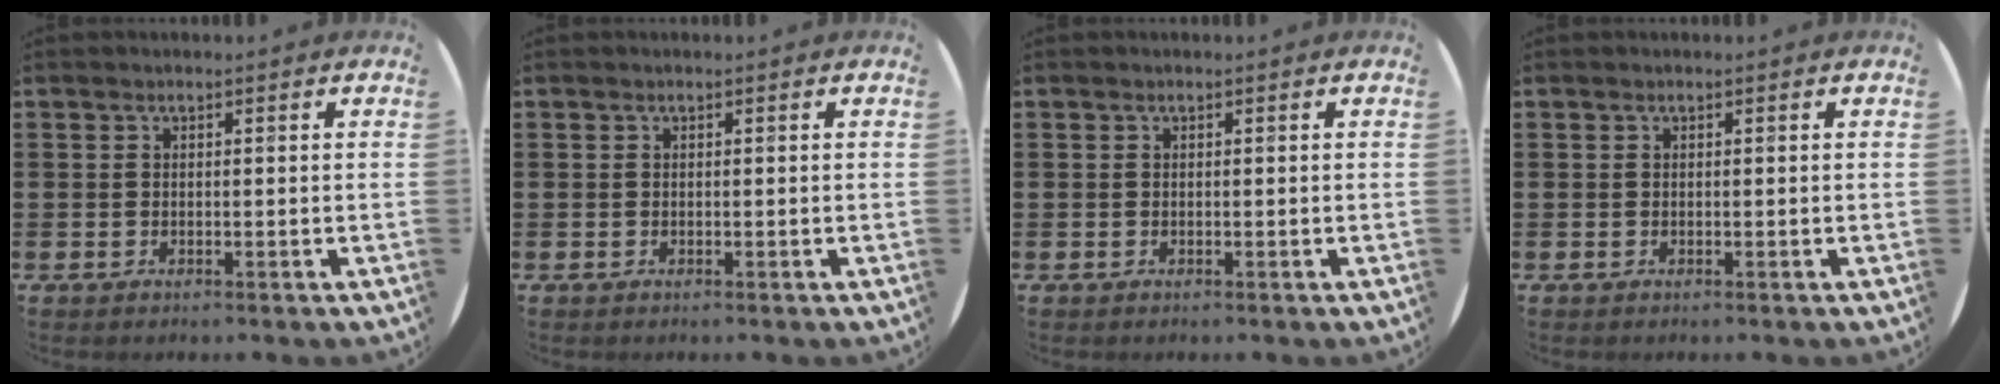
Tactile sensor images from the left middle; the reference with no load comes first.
{"total": 0.0}
{"total": 0.0}
{"total": 0.0}